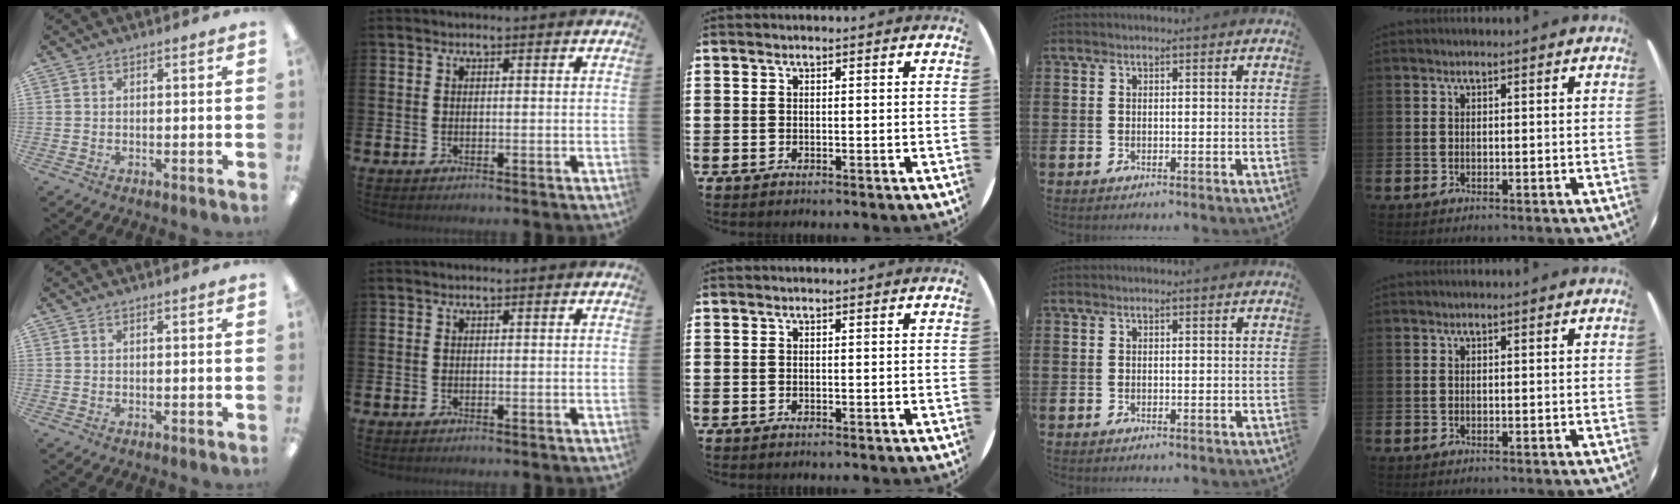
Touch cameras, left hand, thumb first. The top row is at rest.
{}